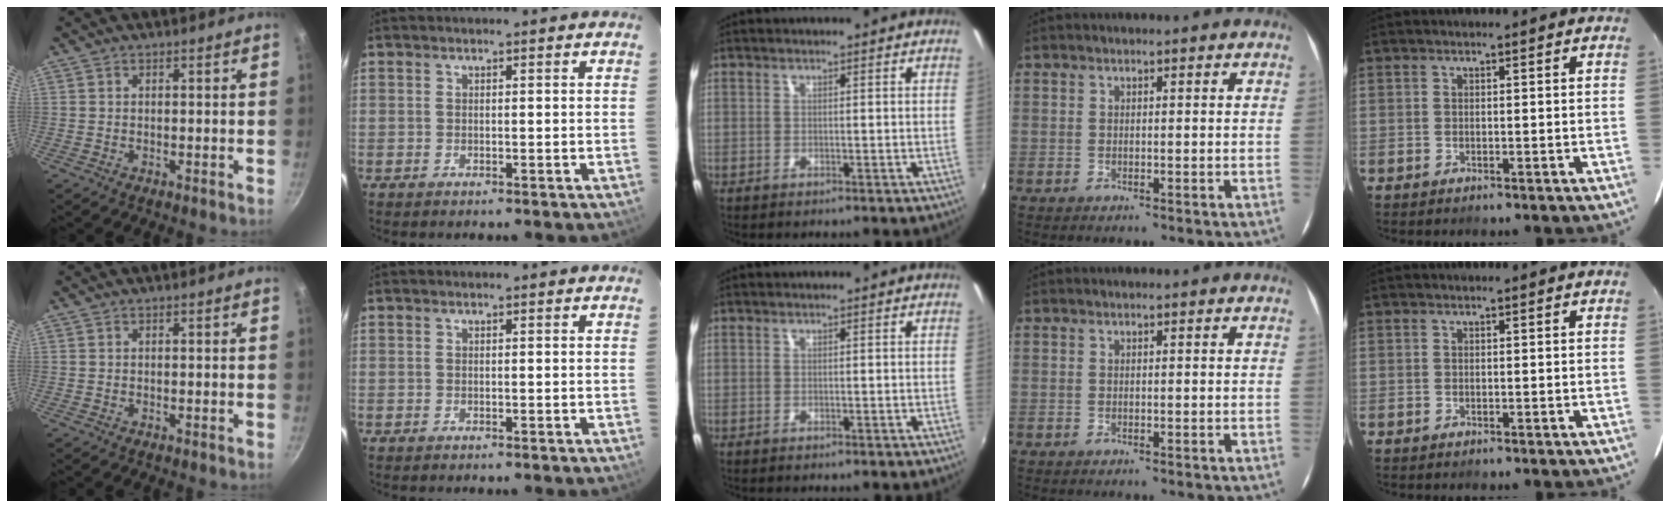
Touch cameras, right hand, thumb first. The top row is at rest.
{}